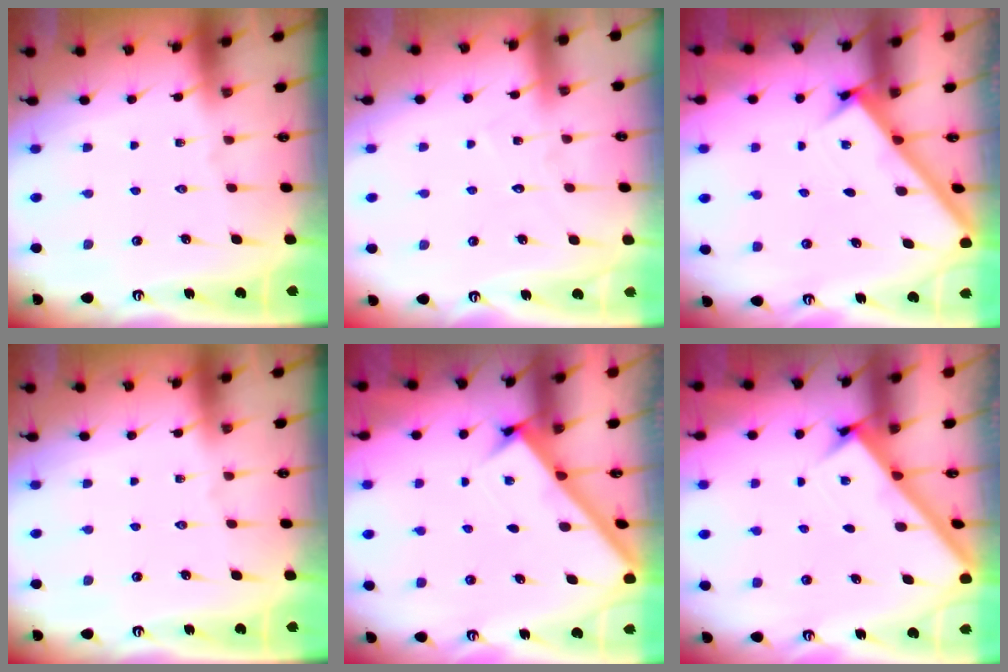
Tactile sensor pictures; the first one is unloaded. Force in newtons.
{"total": 3.9, "press": 3.8, "slide": 0.4}
{"total": 2.3, "press": 2.3, "slide": 0.3}
{"total": 0.0}
{"total": 2.8, "press": 2.8, "slide": 0.4}
{"total": 2.8, "press": 2.8, "slide": 0.4}